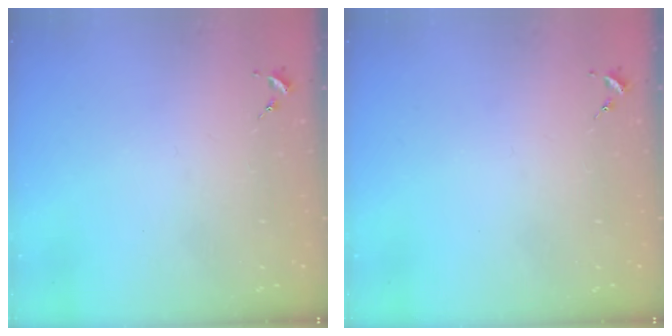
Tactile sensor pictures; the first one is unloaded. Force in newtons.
{"total": 0.0}